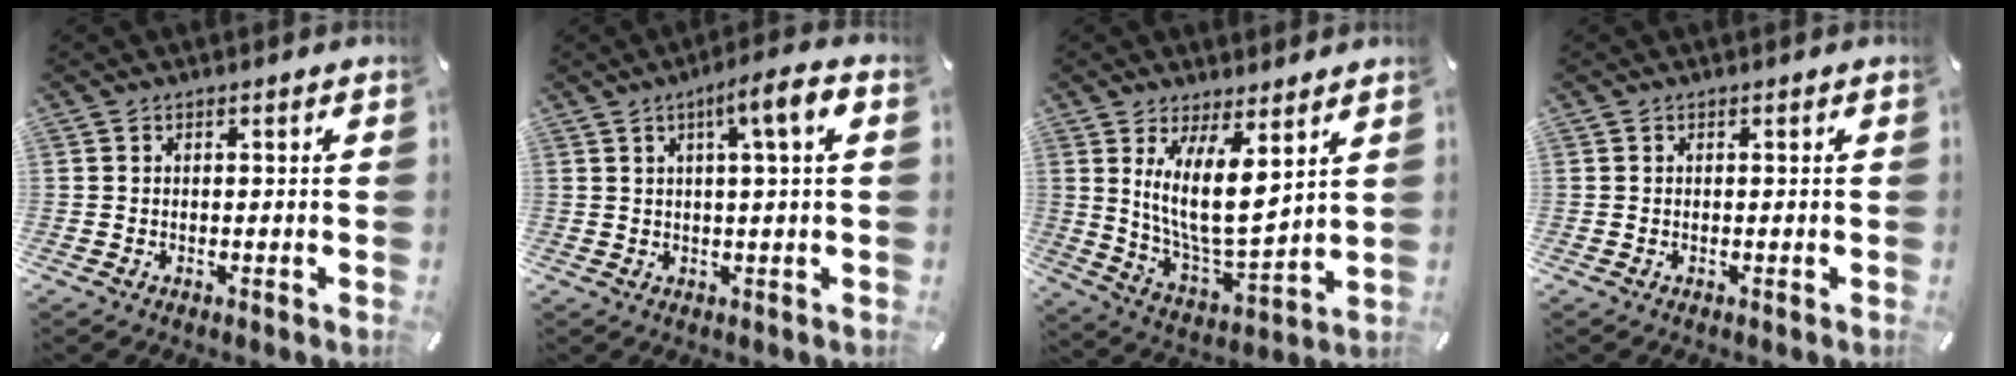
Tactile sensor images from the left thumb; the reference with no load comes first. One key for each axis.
{"total": 7.2, "fx": 2.5, "fy": 0.5, "fz": 6.7, "tx": -0.108, "ty": -0.006, "tz": 0.033}
{"total": 13.5, "fx": 5.9, "fy": 5.2, "fz": 11.0, "tx": -0.219, "ty": -0.044, "tz": 0.107}
{"total": 0.0}